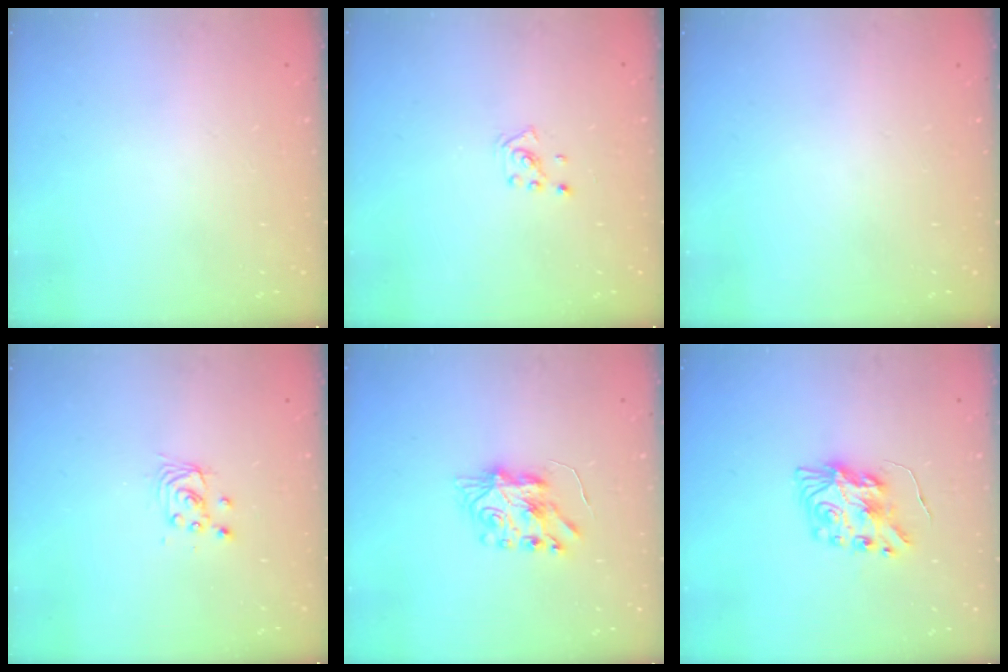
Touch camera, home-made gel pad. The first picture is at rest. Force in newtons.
{"total": 2.0, "press": 2.0, "slide": 0.6}
{"total": 0.0}
{"total": 2.7, "press": 2.7, "slide": 0.2}
{"total": 7.4, "press": 7.4, "slide": 0.4}
{"total": 8.7, "press": 8.7, "slide": 0.3}